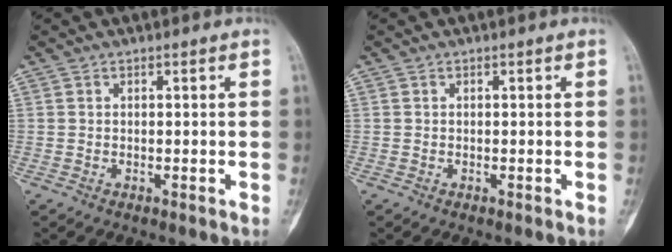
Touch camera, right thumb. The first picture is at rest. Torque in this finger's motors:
{"motor_torque": [-0.03, 0.24, 0.08, -0.01, 0.03]}